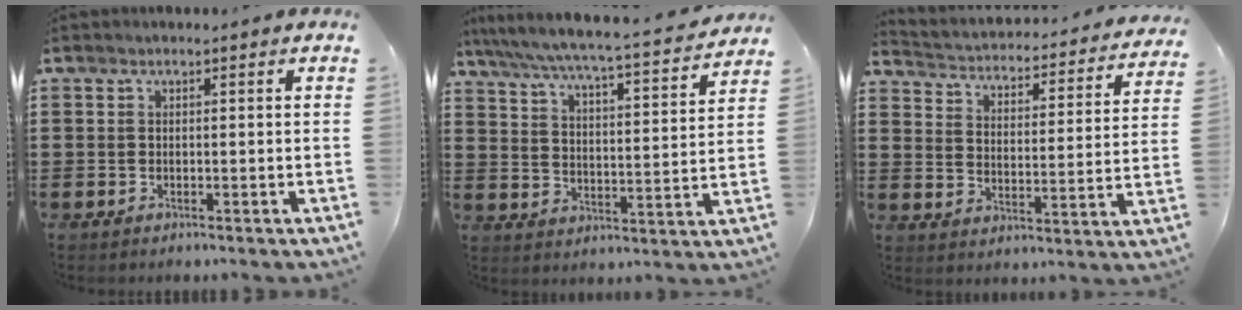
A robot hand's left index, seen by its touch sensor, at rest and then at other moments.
{"total": 5.1, "force": [4.6, -0.5, 2.0], "torque": [-0.063, -0.041, 0.069]}
{"total": 2.0, "force": [2.0, 0.2, 0.3], "torque": [-0.023, -0.029, 0.022]}